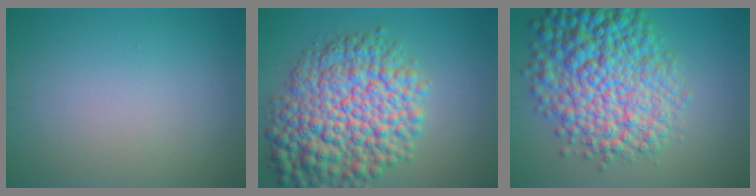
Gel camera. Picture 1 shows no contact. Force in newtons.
{"total": 10.7, "press": 10.7, "slide": 0.3}
{"total": 11.1, "press": 11.1, "slide": 0.2}